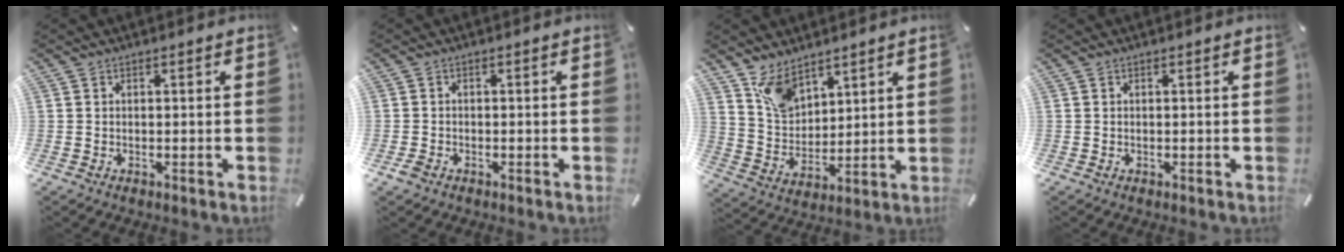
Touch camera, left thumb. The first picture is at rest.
{"total": 2.0, "force": [-1.0, 1.7, 0.5], "torque": [-0.006, 0.007, -0.021]}
{"total": 9.4, "force": [6.6, 5.6, 3.5], "torque": [-0.084, -0.027, 0.130]}
{"total": 0.0}